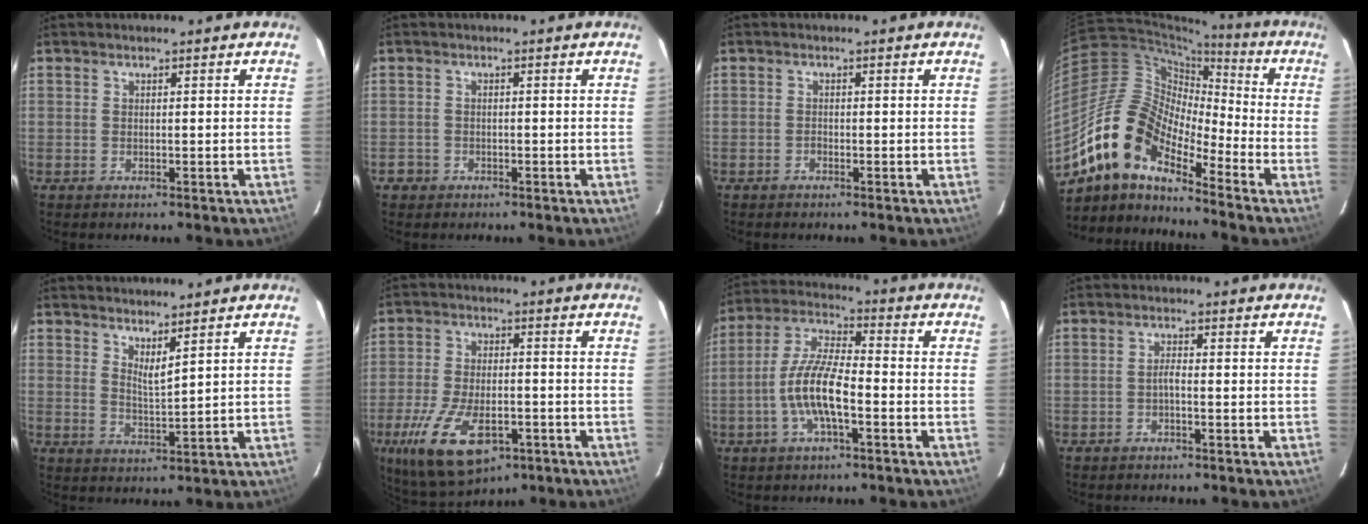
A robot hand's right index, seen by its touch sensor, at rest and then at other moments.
{"total": 2.1, "force": [-1.0, 1.8, 0.1], "torque": [-0.008, 0.008, -0.015]}
{"total": 0.7, "force": [-0.5, 0.4, 0.1], "torque": [-0.003, 0.002, -0.010]}
{"total": 14.2, "force": [-10.6, 5.3, 7.9], "torque": [-0.130, 0.009, -0.217]}
{"total": 3.4, "force": [2.7, 0.1, 2.1], "torque": [-0.036, -0.008, 0.043]}
{"total": 15.4, "force": [-7.5, 7.1, 11.5], "torque": [-0.246, -0.033, -0.124]}
{"total": 10.3, "force": [-3.5, 2.8, 9.3], "torque": [-0.198, 0.005, -0.068]}
{"total": 1.3, "force": [-0.8, 0.2, 1.1], "torque": [-0.021, 0.004, -0.016]}